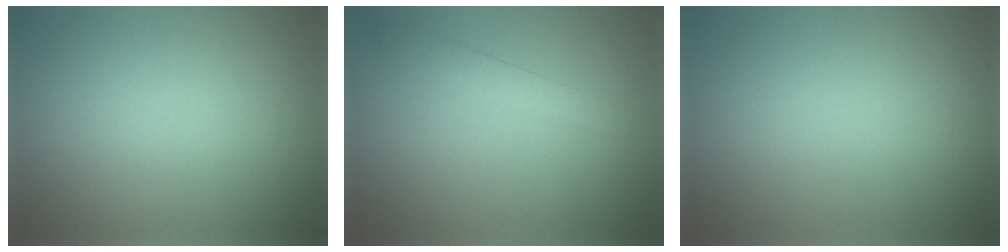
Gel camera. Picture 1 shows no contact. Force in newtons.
{"total": 1.8, "press": 1.8, "slide": 0.1}
{"total": 0.0}